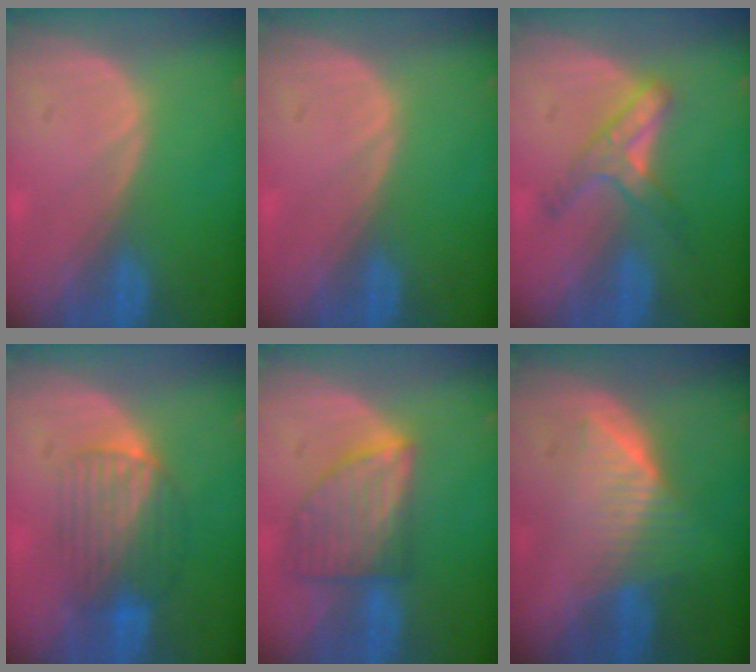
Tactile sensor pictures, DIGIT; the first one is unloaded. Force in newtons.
{"total": 0.0}
{"total": 5.1, "press": 5.1, "slide": 0.3}
{"total": 6.5, "press": 6.4, "slide": 1.0}
{"total": 7.7, "press": 7.0, "slide": 3.1}
{"total": 6.4, "press": 6.0, "slide": 2.2}